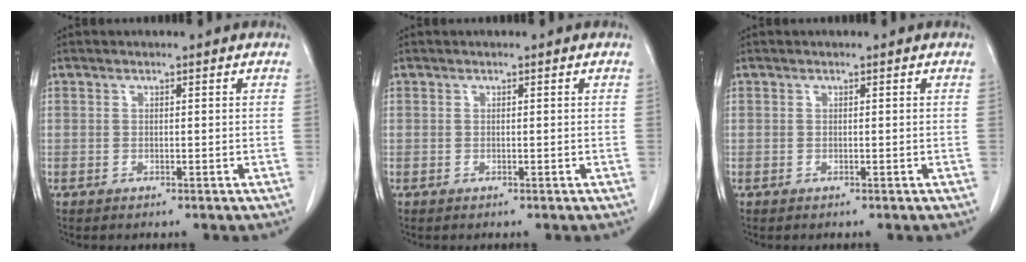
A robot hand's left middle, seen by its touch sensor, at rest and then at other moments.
{"total": 0.0}
{"total": 0.0}